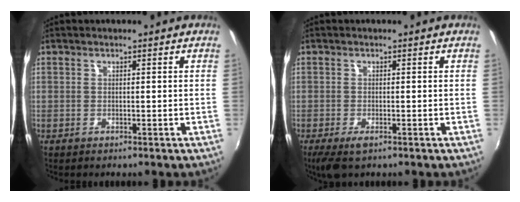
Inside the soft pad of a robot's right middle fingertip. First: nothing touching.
{"total": 4.1, "force": [-2.5, 1.3, 3.0], "torque": [-0.064, -0.018, -0.041]}